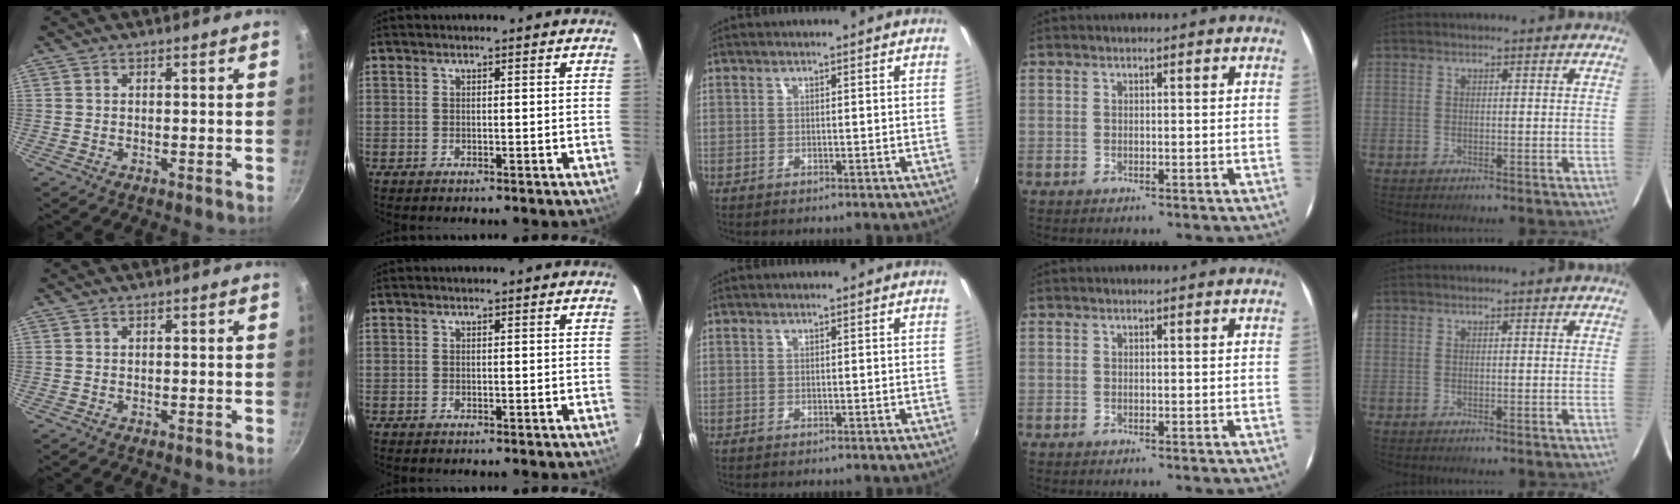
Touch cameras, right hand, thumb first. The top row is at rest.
{}